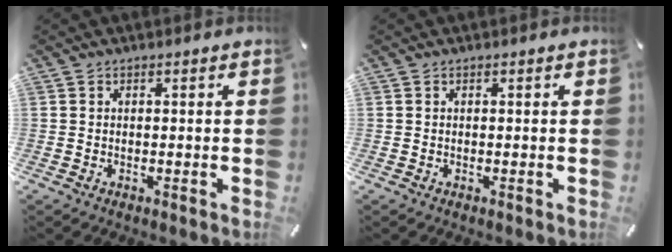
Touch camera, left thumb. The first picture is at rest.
{"total": 0.0}